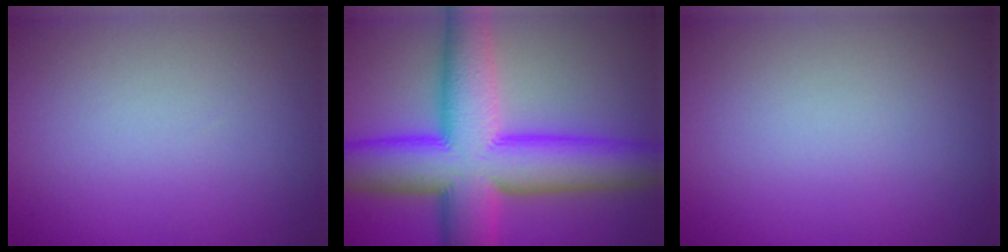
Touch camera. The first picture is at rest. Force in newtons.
{"total": 13.6, "press": 13.6, "slide": 0.2}
{"total": 0.0}